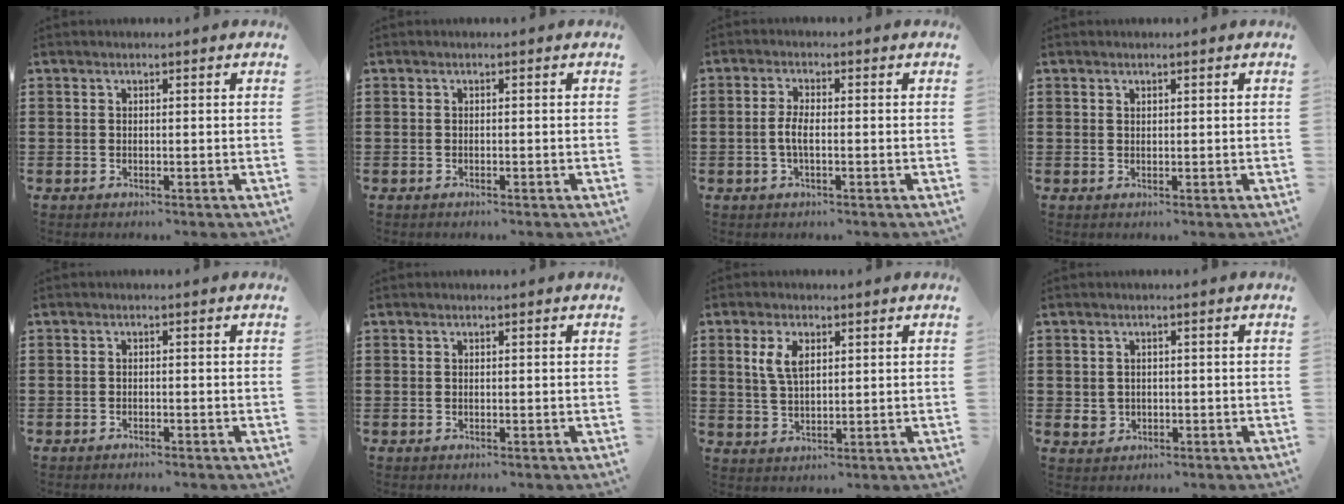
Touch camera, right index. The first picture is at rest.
{"total": 0.0}
{"total": 2.9, "force": [-0.7, 0.8, 2.8], "torque": [-0.064, -0.004, -0.018]}
{"total": 0.6, "force": [0.4, 0.4, 0.1], "torque": [-0.003, 0.002, 0.009]}
{"total": 0.8, "force": [-0.8, 0.1, 0.1], "torque": [-0.004, 0.000, -0.016]}
{"total": 0.0}
{"total": 4.5, "force": [1.6, 2.3, 3.5], "torque": [-0.079, 0.010, 0.027]}
{"total": 1.9, "force": [-0.1, 1.7, 0.6], "torque": [-0.018, 0.007, -0.004]}